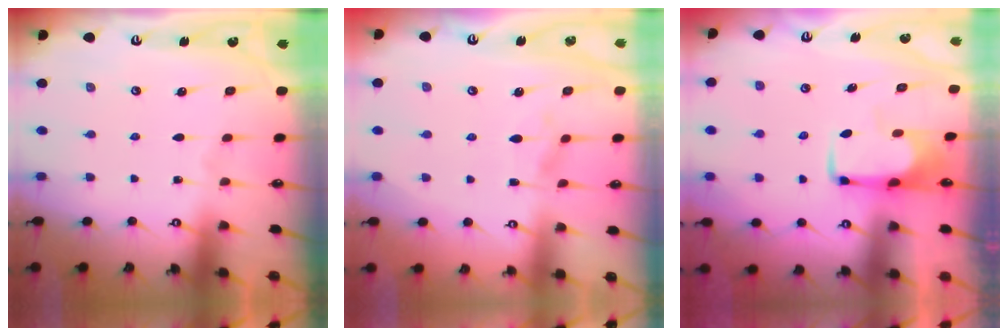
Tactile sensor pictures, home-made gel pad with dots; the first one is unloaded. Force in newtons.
{"total": 1.8, "press": 1.5, "slide": 1.0}
{"total": 1.7, "press": 1.7, "slide": 0.4}